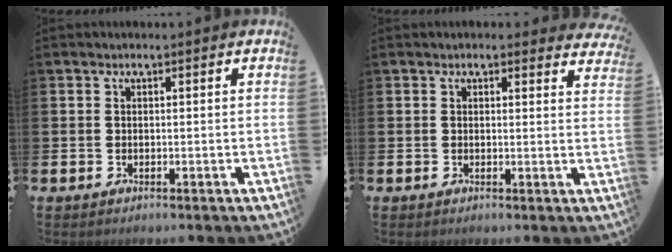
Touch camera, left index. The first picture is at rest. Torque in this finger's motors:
{"motor_torque": [0.92, -1.22, 0.18, 0.08]}